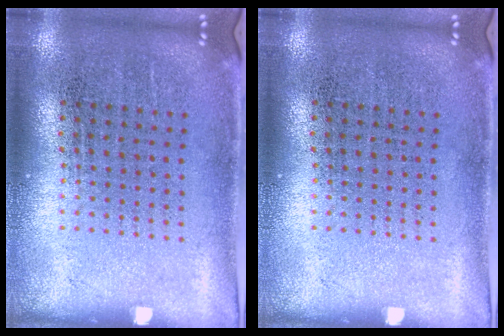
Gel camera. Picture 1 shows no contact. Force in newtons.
{"total": 0.0}